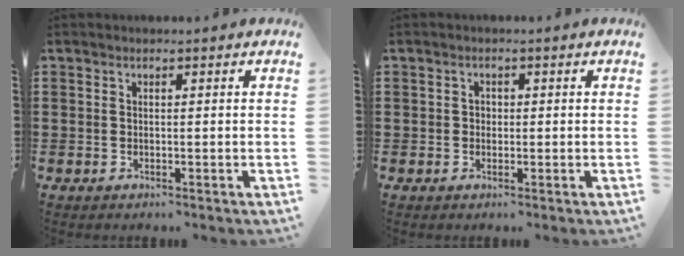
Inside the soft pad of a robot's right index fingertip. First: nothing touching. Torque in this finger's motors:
{"motor_torque": [-0.06, 0.14, 0.02, 0.01]}